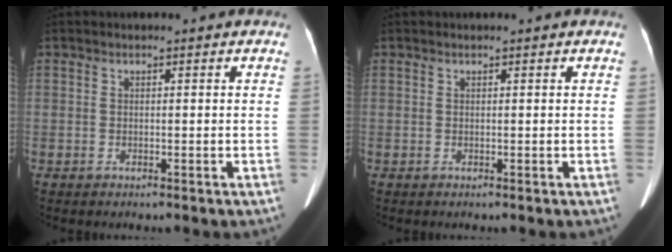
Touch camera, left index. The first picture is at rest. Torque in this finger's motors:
{"motor_torque": [0.11, 0.08, 0.02, 0.02]}